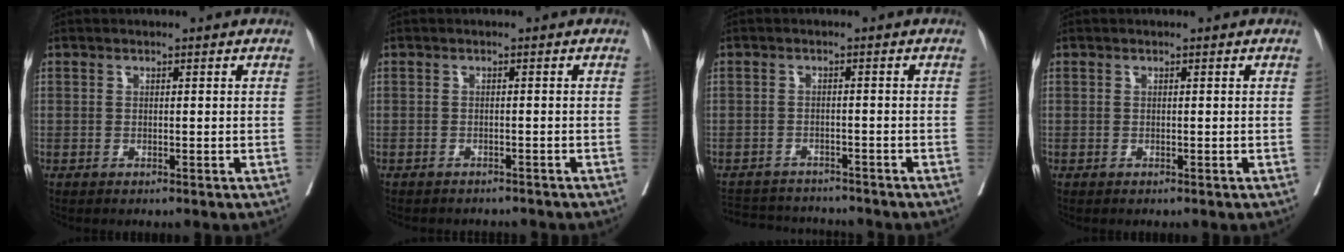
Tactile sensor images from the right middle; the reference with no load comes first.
{"total": 5.2, "force": [-4.8, 1.6, 1.0], "torque": [-0.010, -0.001, -0.057]}
{"total": 7.8, "force": [-7.5, 2.1, 0.8], "torque": [-0.012, 0.007, -0.107]}
{"total": 0.0}